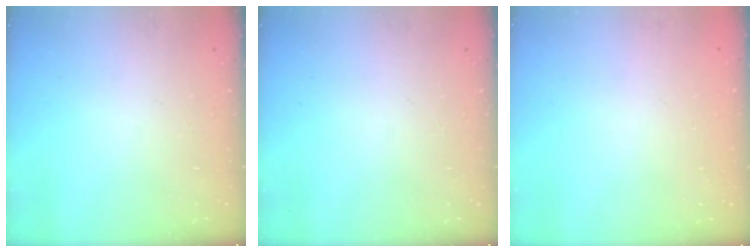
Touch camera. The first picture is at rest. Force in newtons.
{"total": 0.0}
{"total": 0.0}